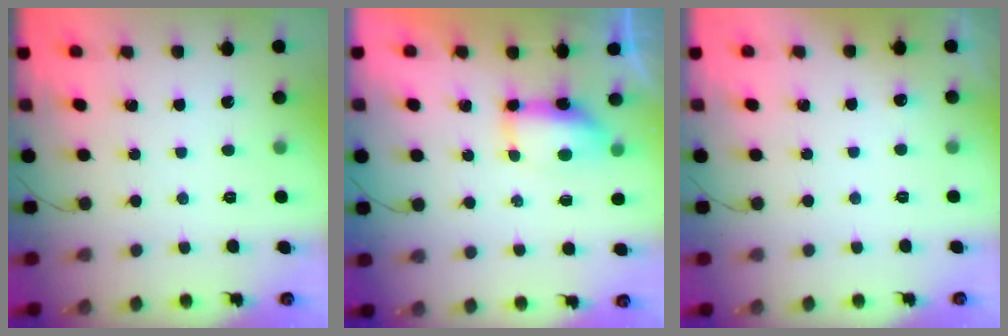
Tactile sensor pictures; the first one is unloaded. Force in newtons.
{"total": 11.7, "press": 8.5, "slide": 8.1}
{"total": 2.8, "press": 2.5, "slide": 1.2}